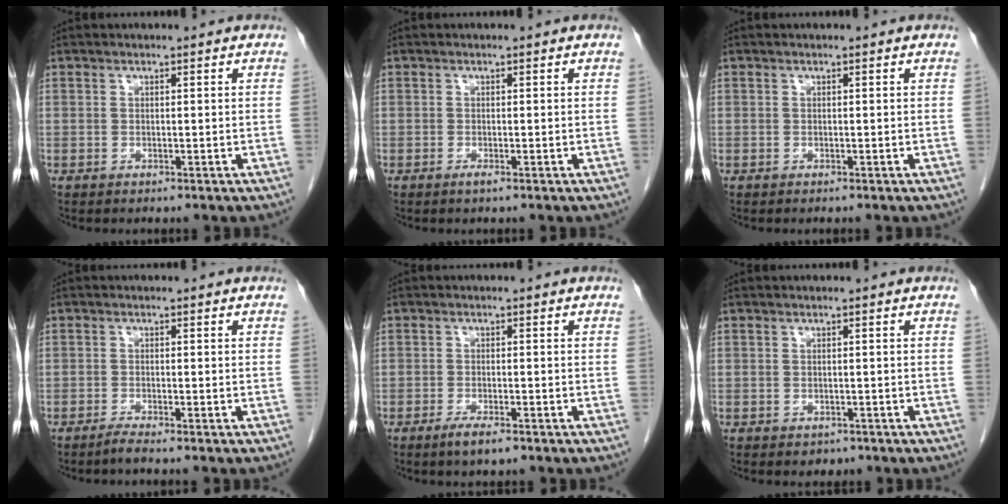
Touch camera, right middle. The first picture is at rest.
{"total": 0.7, "force": [-0.4, 0.0, 0.5], "torque": [-0.011, -0.001, -0.007]}
{"total": 0.0}
{"total": 1.4, "force": [-1.2, -0.3, 0.7], "torque": [-0.015, -0.002, -0.026]}
{"total": 3.1, "force": [-2.1, 0.6, 2.3], "torque": [-0.044, -0.004, -0.034]}
{"total": 1.3, "force": [-0.8, 0.9, 0.4], "torque": [-0.006, 0.001, -0.006]}